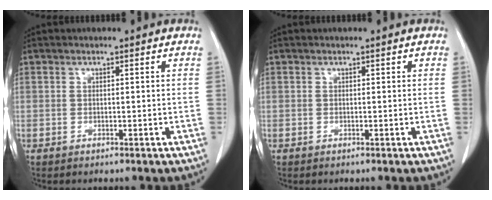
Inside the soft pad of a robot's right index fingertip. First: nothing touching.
{"total": 0.0}